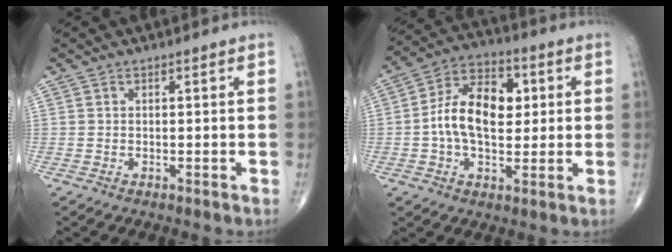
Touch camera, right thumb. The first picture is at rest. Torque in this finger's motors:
{"motor_torque": [1.58, 1.61, 1.32, -0.15, 0.24]}